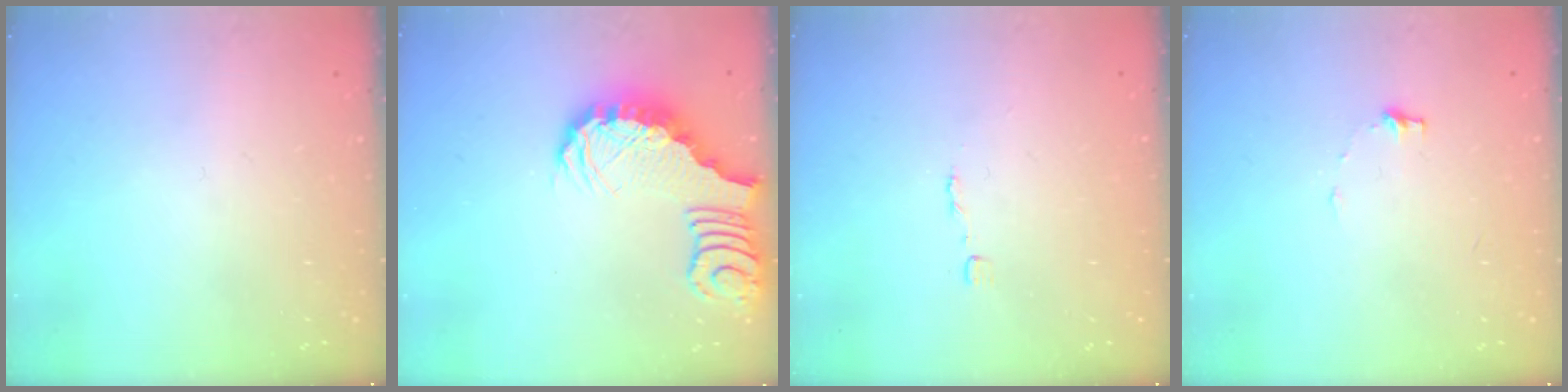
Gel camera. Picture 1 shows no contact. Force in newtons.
{"total": 2.6, "press": 2.5, "slide": 0.5}
{"total": 1.8, "press": 1.8, "slide": 0.1}
{"total": 5.5, "press": 5.5, "slide": 0.5}